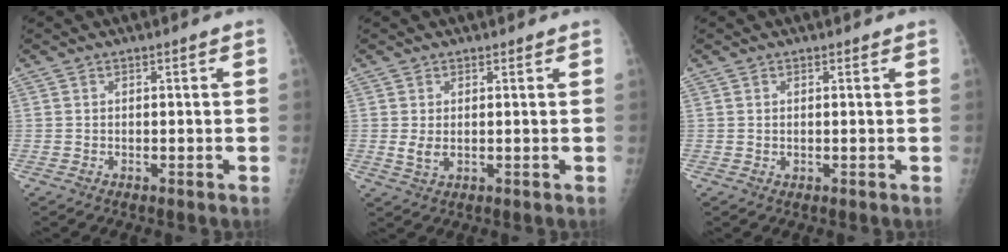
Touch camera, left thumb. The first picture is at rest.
{"total": 2.6, "force": [0.6, 1.7, 1.8], "torque": [-0.031, -0.008, 0.015]}
{"total": 0.7, "force": [0.4, 0.6, 0.1], "torque": [0.004, -0.003, 0.005]}